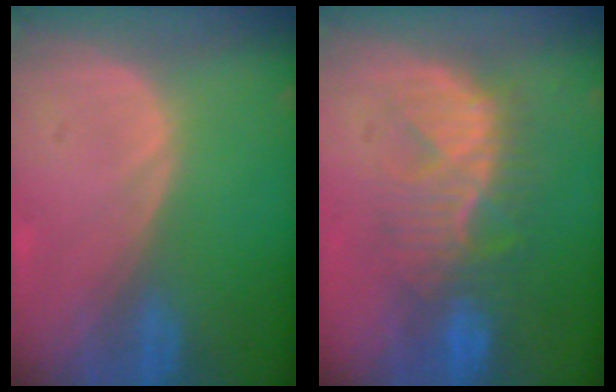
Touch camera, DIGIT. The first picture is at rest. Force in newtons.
{"total": 8.5, "press": 8.3, "slide": 1.7}